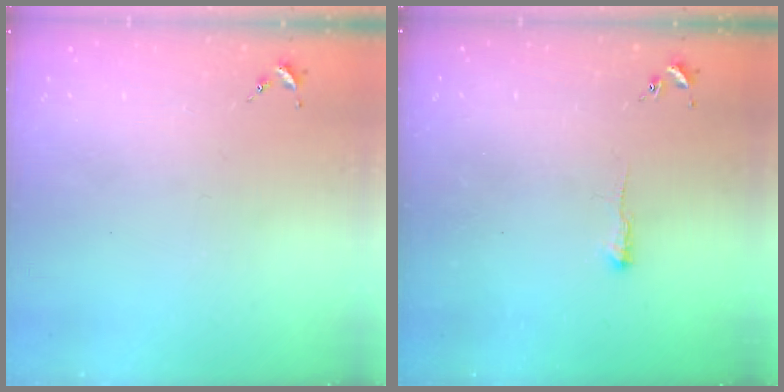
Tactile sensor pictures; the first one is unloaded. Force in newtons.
{"total": 2.5, "press": 2.5, "slide": 0.4}